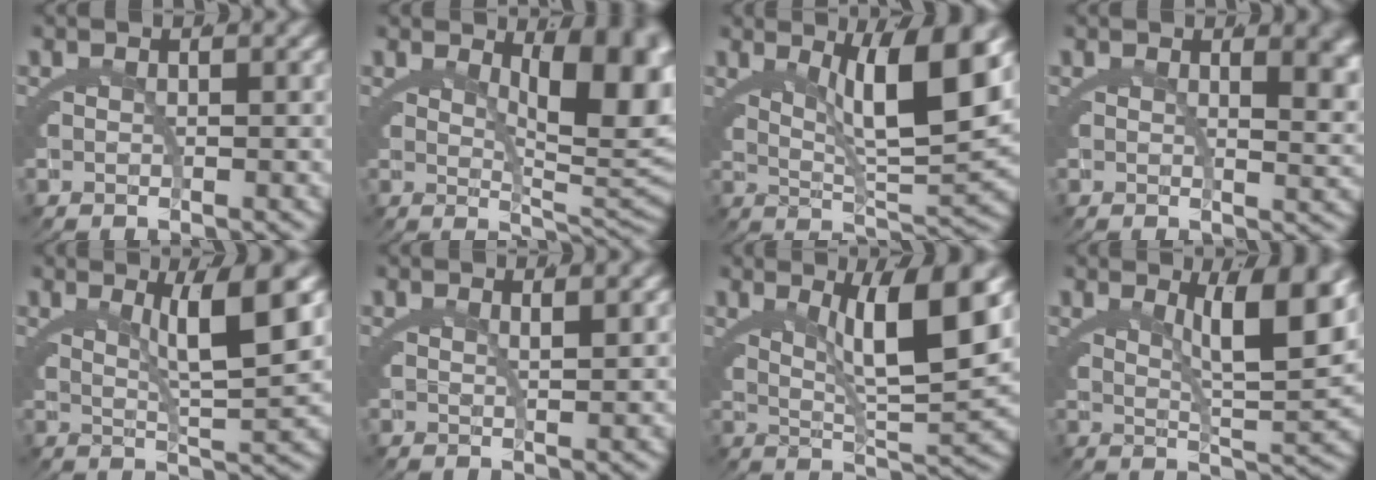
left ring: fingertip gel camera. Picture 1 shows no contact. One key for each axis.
{"total": 8.7, "fx": 2.6, "fy": 2.5, "fz": 7.9, "tx": -0.072, "ty": -0.008, "tz": 0.045}
{"total": 8.5, "fx": 2.9, "fy": 1.8, "fz": 7.8, "tx": -0.116, "ty": 0.001, "tz": 0.052}
{"total": 3.1, "fx": 1.5, "fy": 0.7, "fz": 2.6, "tx": -0.021, "ty": -0.010, "tz": 0.024}
{"total": 5.6, "fx": 2.2, "fy": 0.5, "fz": 5.1, "tx": -0.075, "ty": -0.001, "tz": 0.042}
{"total": 1.5, "fx": 1.2, "fy": -0.1, "fz": 0.8, "tx": -0.012, "ty": -0.004, "tz": 0.025}
{"total": 7.6, "fx": 2.7, "fy": 1.3, "fz": 7.0, "tx": -0.106, "ty": 0.001, "tz": 0.048}
{"total": 6.7, "fx": 2.6, "fy": 1.1, "fz": 6.1, "tx": -0.082, "ty": -0.005, "tz": 0.048}